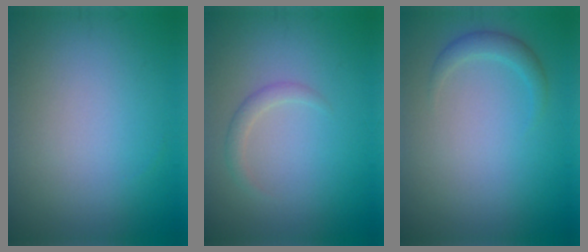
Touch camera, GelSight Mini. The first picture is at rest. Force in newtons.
{"total": 1.4, "press": 1.4, "slide": 0.1}
{"total": 1.6, "press": 1.6, "slide": 0.1}